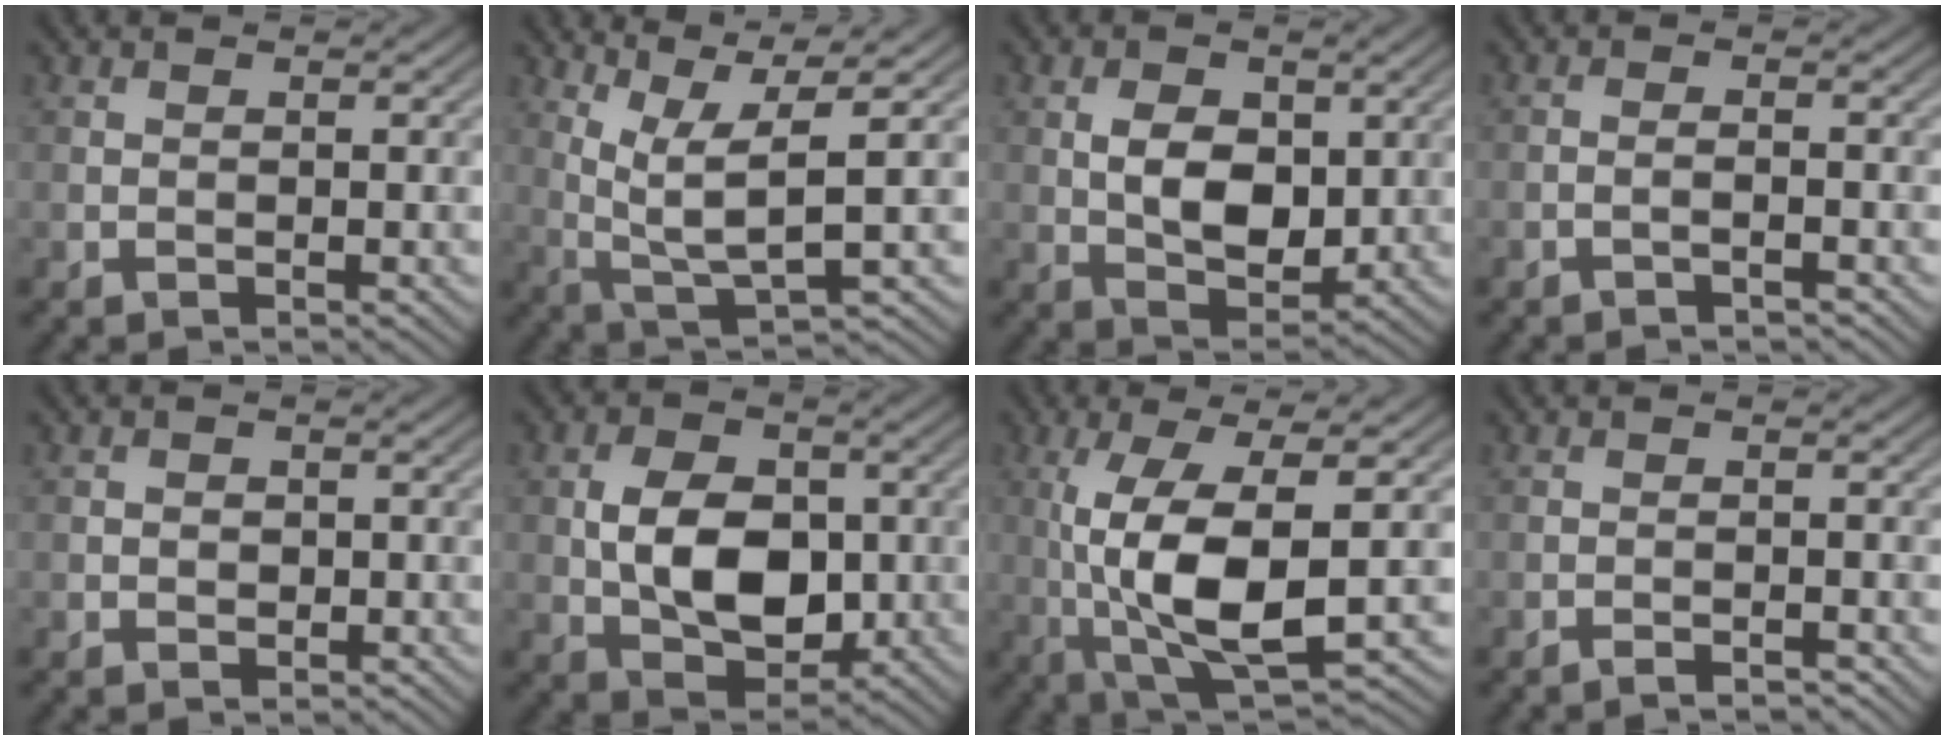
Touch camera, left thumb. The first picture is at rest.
{"total": 6.8, "force": [2.6, 1.3, 6.2], "torque": [-0.132, 0.002, 0.063]}
{"total": 6.4, "force": [1.0, 4.0, 5.0], "torque": [-0.095, -0.006, 0.022]}
{"total": 1.4, "force": [-1.0, 0.2, 0.9], "torque": [-0.016, 0.005, -0.025]}
{"total": 1.1, "force": [-0.3, 1.0, 0.4], "torque": [-0.007, -0.005, -0.008]}
{"total": 8.9, "force": [-0.3, 5.9, 6.6], "torque": [-0.126, -0.007, -0.007]}
{"total": 11.6, "force": [-0.7, 3.6, 11.0], "torque": [-0.231, -0.008, -0.004]}
{"total": 1.8, "force": [-1.6, 0.1, 0.8], "torque": [-0.010, 0.003, -0.028]}